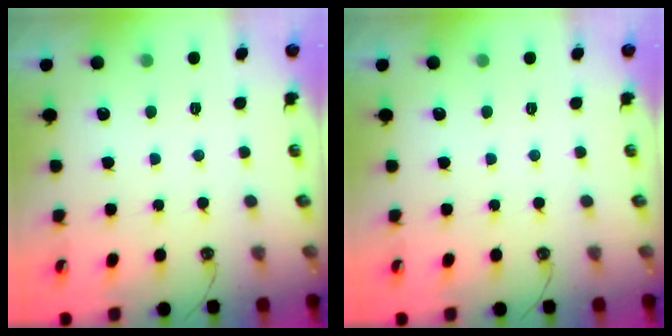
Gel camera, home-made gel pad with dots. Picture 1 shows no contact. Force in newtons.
{"total": 0.0}